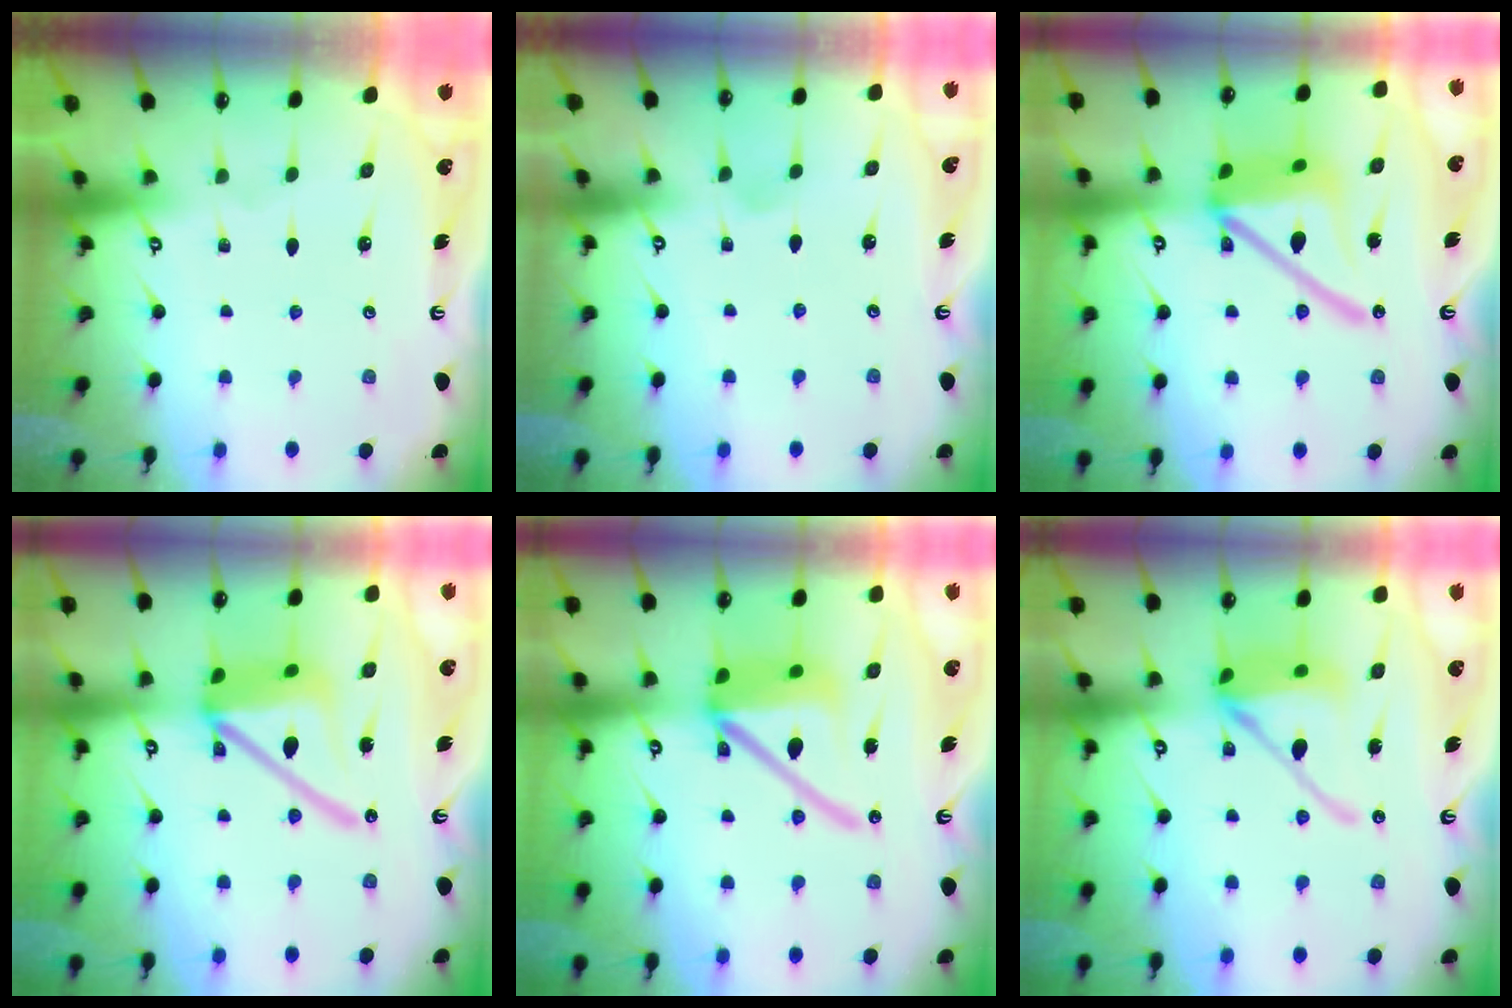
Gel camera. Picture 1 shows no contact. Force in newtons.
{"total": 3.3, "press": 3.3, "slide": 0.5}
{"total": 18.7, "press": 18.6, "slide": 1.9}
{"total": 16.9, "press": 16.8, "slide": 1.8}
{"total": 17.4, "press": 17.2, "slide": 2.1}
{"total": 14.8, "press": 14.6, "slide": 1.9}